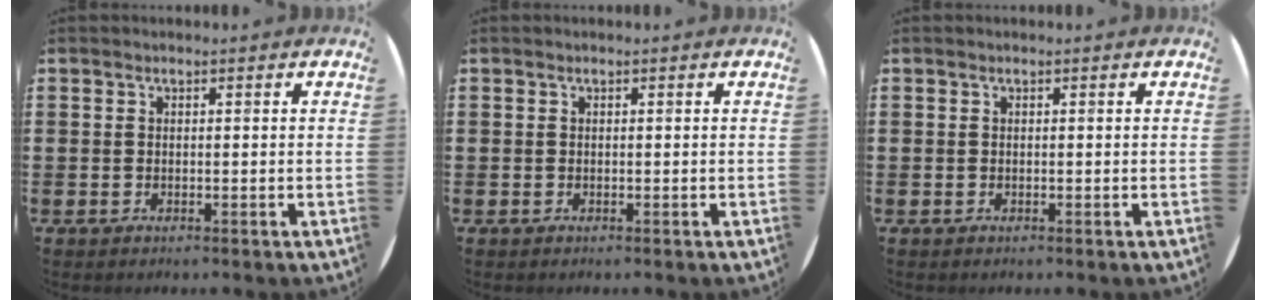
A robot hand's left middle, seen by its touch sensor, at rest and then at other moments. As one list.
[{"total": 0.0}, {"total": 0.0}]